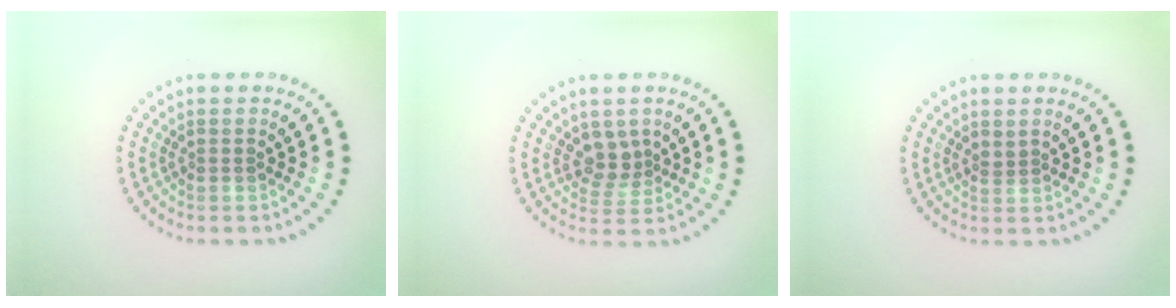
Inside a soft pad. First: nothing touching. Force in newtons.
{"total": 2.3, "press": 1.8, "slide": 1.5}
{"total": 0.7, "press": 0.4, "slide": 0.6}